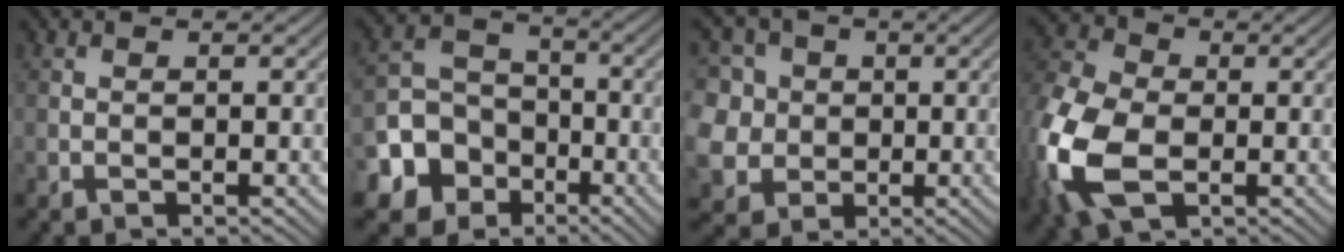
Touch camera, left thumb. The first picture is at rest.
{"total": 10.6, "force": [-4.7, 9.0, 3.0], "torque": [-0.091, -0.031, -0.111]}
{"total": 10.2, "force": [2.2, 9.1, 4.2], "torque": [-0.146, 0.015, 0.029]}
{"total": 14.1, "force": [-3.2, 9.2, 10.2], "torque": [-0.288, -0.026, -0.068]}